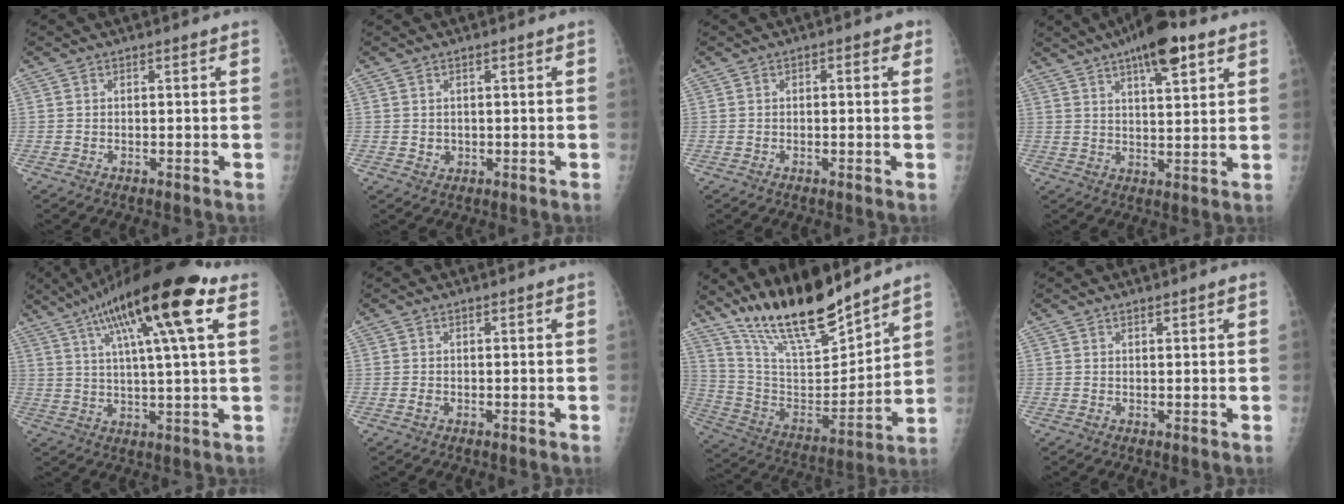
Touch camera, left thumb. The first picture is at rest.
{"total": 1.4, "force": [0.2, 1.3, 0.5], "torque": [-0.006, -0.002, 0.010]}
{"total": 2.2, "force": [0.6, 1.1, 1.8], "torque": [-0.011, 0.004, 0.000]}
{"total": 12.2, "force": [7.2, 3.8, 9.1], "torque": [-0.126, -0.019, 0.108]}
{"total": 19.8, "force": [9.2, 3.6, 17.1], "torque": [-0.286, 0.005, 0.146]}
{"total": 0.7, "force": [0.0, 0.5, 0.4], "torque": [-0.007, 0.000, 0.001]}
{"total": 20.0, "force": [16.5, 4.8, 10.2], "torque": [-0.149, -0.101, 0.304]}
{"total": 0.9, "force": [0.7, 0.2, 0.5], "torque": [-0.006, -0.004, 0.013]}